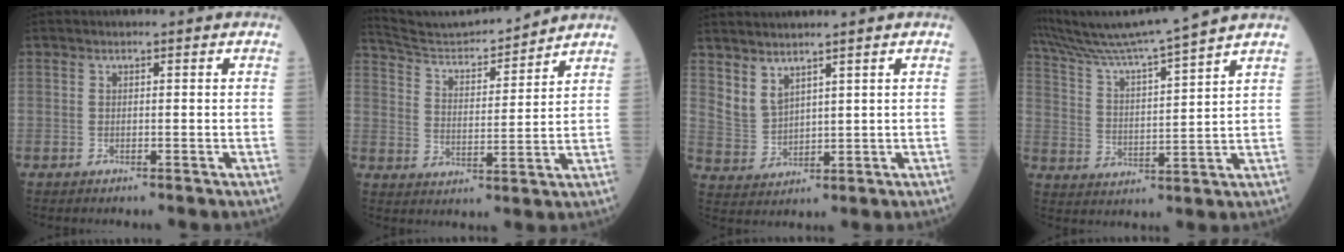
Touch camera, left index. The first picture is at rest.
{"total": 13.3, "force": [12.9, 0.0, 3.3], "torque": [-0.070, 0.008, 0.217]}
{"total": 4.2, "force": [3.5, 1.5, 1.8], "torque": [-0.048, -0.001, 0.086]}
{"total": 14.8, "force": [13.1, -2.5, 6.3], "torque": [-0.122, -0.007, 0.213]}